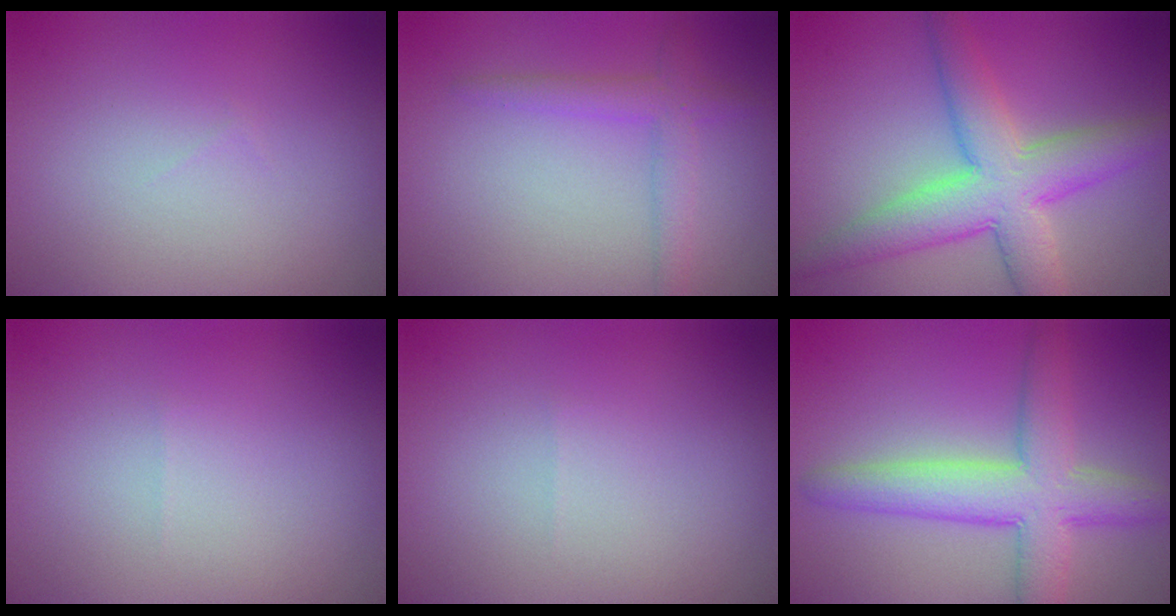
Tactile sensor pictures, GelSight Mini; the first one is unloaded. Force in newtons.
{"total": 2.7, "press": 2.7, "slide": 0.0}
{"total": 7.2, "press": 7.2, "slide": 0.2}
{"total": 0.0}
{"total": 0.0}
{"total": 6.5, "press": 6.5, "slide": 0.3}